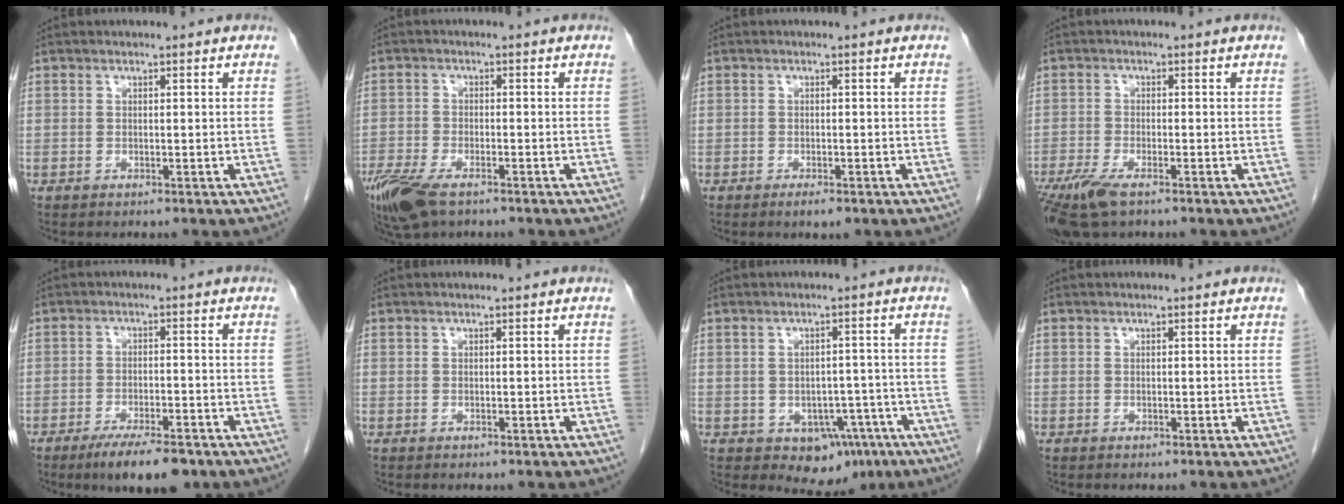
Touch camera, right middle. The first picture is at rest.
{"total": 9.3, "force": [-6.3, 3.5, 5.9], "torque": [-0.119, -0.019, -0.112]}
{"total": 1.6, "force": [-1.0, 0.4, 1.1], "torque": [-0.018, -0.002, -0.012]}
{"total": 7.4, "force": [-5.0, 2.0, 5.1], "torque": [-0.101, -0.019, -0.089]}
{"total": 8.3, "force": [-5.9, 2.0, 5.4], "torque": [-0.085, -0.011, -0.091]}
{"total": 0.0}
{"total": 6.6, "force": [-3.2, 4.4, 3.6], "torque": [-0.033, 0.009, -0.034]}
{"total": 0.0}